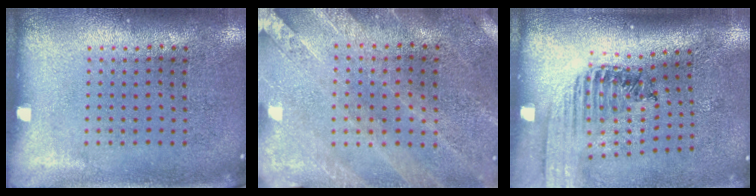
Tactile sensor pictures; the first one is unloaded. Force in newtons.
{"total": 0.5, "press": 0.5, "slide": 0.2}
{"total": 1.5, "press": 1.4, "slide": 0.3}